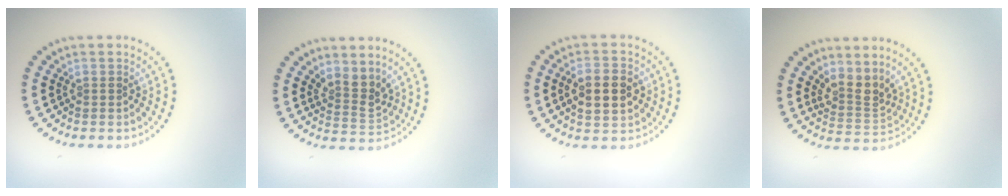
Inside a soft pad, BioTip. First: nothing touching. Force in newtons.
{"total": 2.7, "press": 2.0, "slide": 1.8}
{"total": 4.1, "press": 4.1, "slide": 0.3}
{"total": 2.8, "press": 2.0, "slide": 2.0}